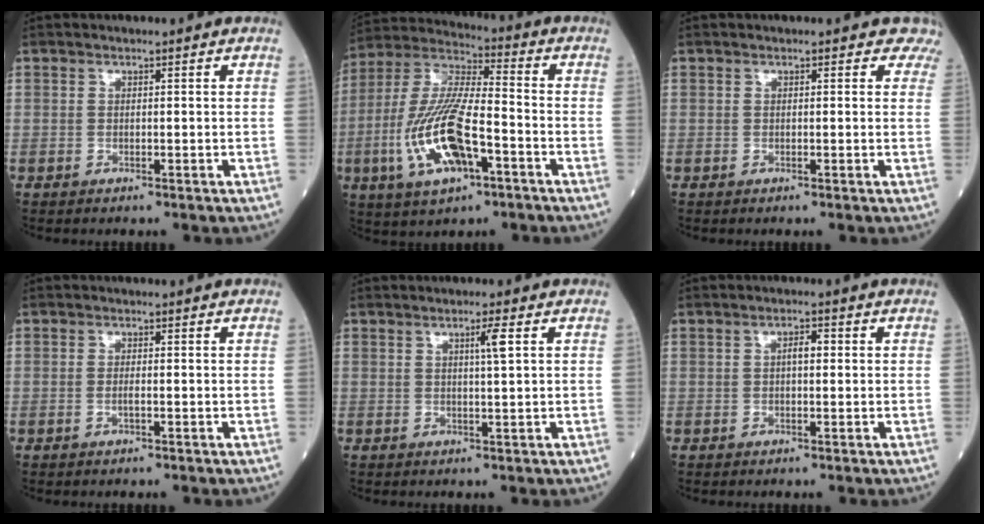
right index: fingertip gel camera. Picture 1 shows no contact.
{"total": 15.8, "force": [-5.0, 4.6, 14.3], "torque": [-0.304, -0.006, -0.091]}
{"total": 1.8, "force": [1.4, 1.2, 0.2], "torque": [0.019, -0.004, -0.005]}
{"total": 1.2, "force": [-0.3, 0.2, 1.1], "torque": [-0.025, -0.001, -0.007]}
{"total": 2.5, "force": [0.9, -0.4, 2.3], "torque": [-0.040, -0.002, 0.015]}
{"total": 1.9, "force": [0.2, 0.7, 1.8], "torque": [-0.029, 0.004, 0.001]}